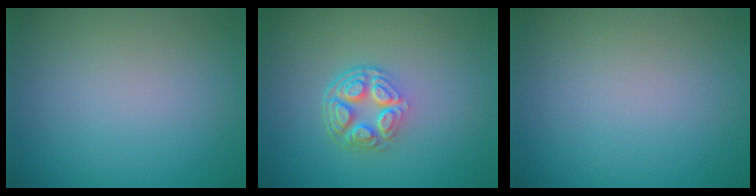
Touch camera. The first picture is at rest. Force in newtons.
{"total": 4.5, "press": 3.2, "slide": 3.1}
{"total": 0.0}